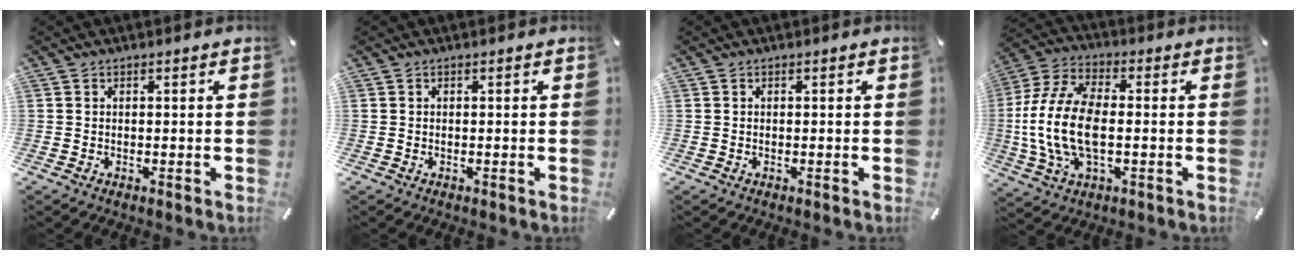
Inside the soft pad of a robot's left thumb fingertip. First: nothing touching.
{"total": 0.0}
{"total": 0.0}
{"total": 15.7, "force": [-1.7, 8.7, 13.0], "torque": [-0.285, -0.006, -0.031]}